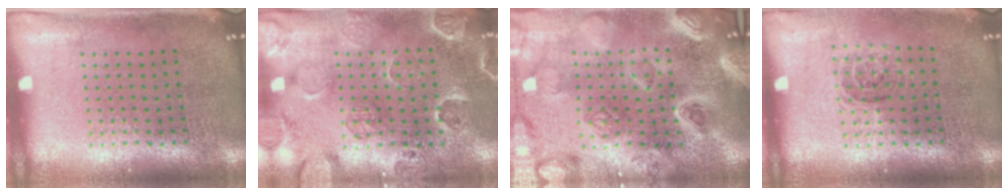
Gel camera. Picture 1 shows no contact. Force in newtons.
{"total": 2.5, "press": 2.1, "slide": 1.3}
{"total": 5.2, "press": 4.4, "slide": 2.7}
{"total": 1.3, "press": 1.0, "slide": 0.7}